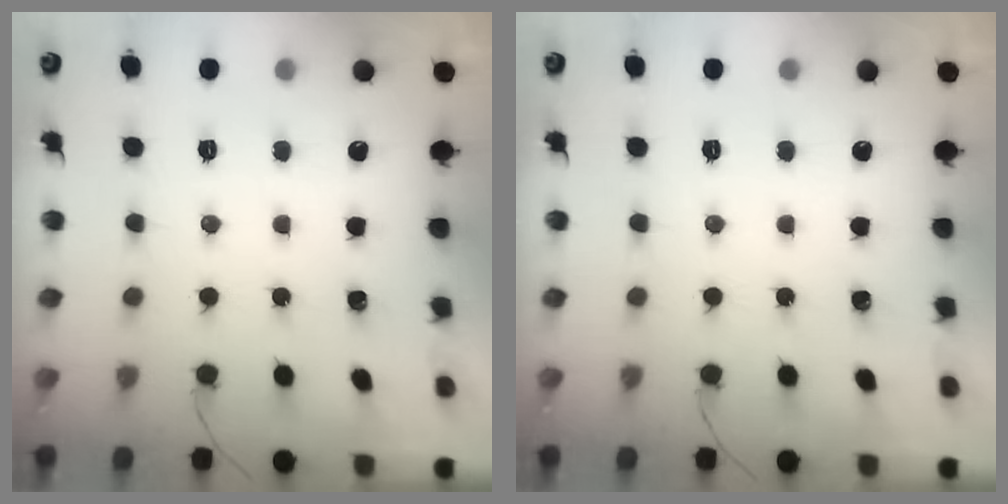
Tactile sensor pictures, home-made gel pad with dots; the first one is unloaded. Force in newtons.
{"total": 0.0}